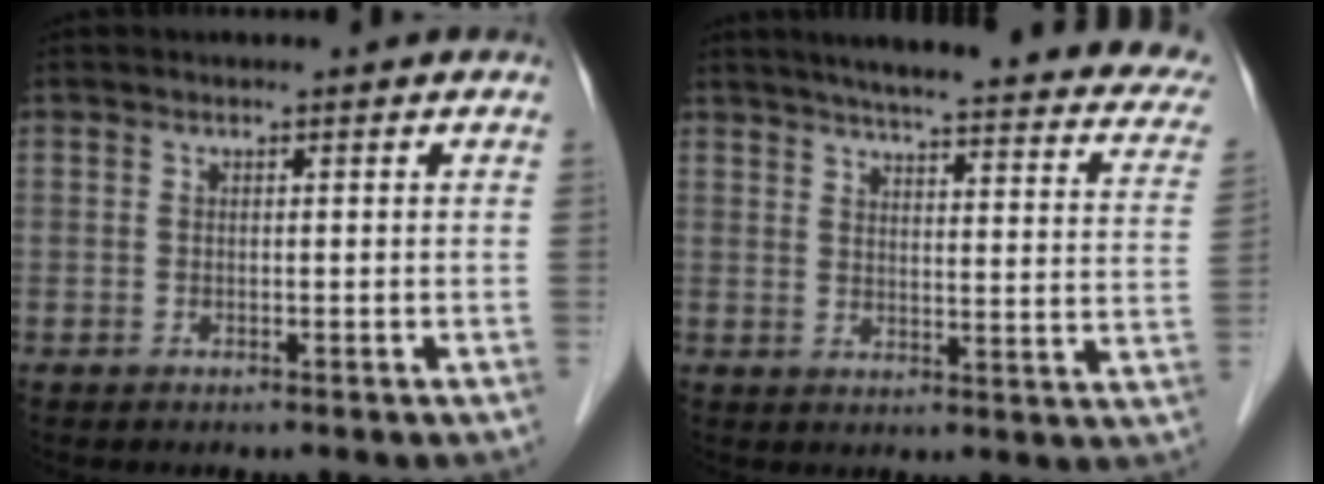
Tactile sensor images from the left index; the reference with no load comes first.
{"total": 26.1, "force": [22.0, 3.4, 13.7], "torque": [-0.178, -0.019, 0.249]}